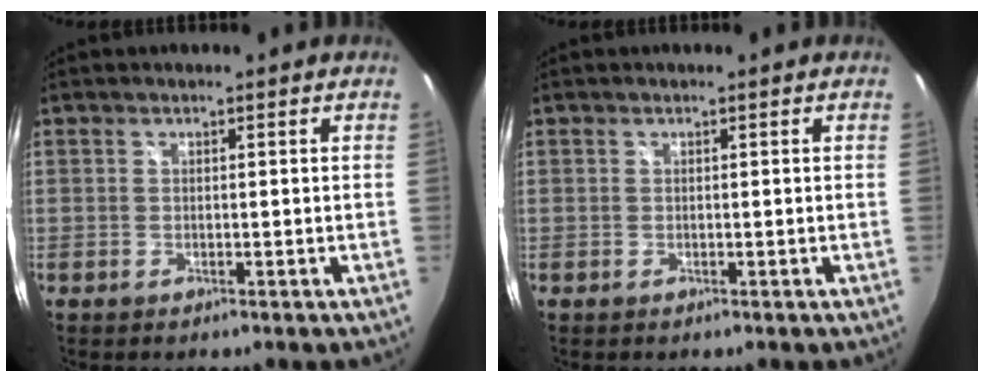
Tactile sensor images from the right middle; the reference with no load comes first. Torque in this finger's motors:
{"motor_torque": [0.09, 0.09, 0.00, 0.00]}